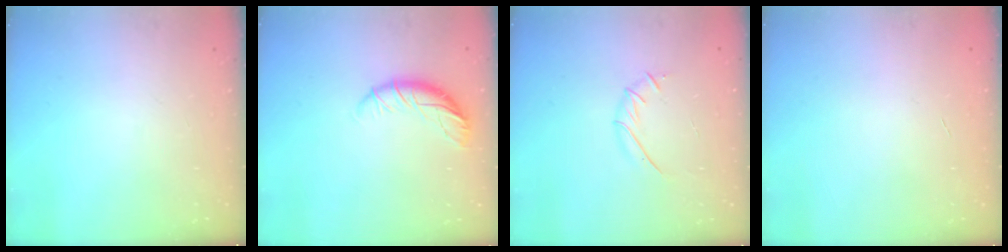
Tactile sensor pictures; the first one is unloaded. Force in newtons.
{"total": 9.1, "press": 9.0, "slide": 1.2}
{"total": 4.6, "press": 4.4, "slide": 1.3}
{"total": 0.0}